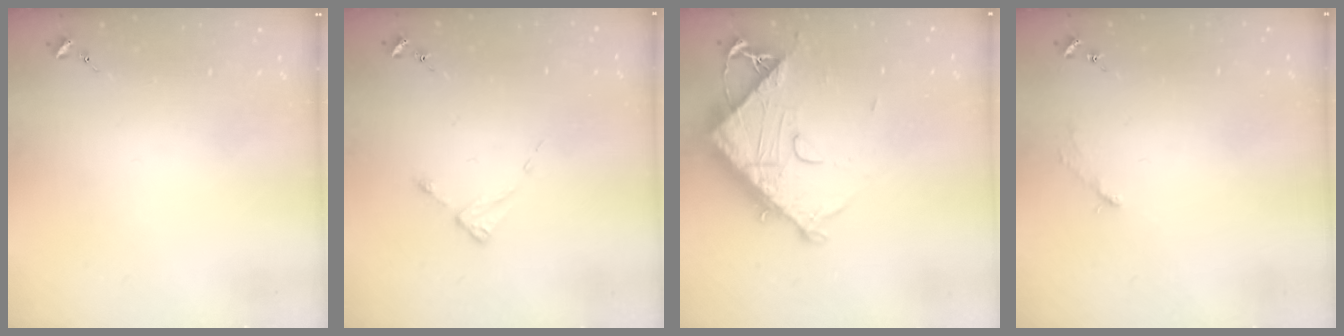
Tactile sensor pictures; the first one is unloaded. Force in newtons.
{"total": 2.6, "press": 2.6, "slide": 0.4}
{"total": 12.5, "press": 12.5, "slide": 1.3}
{"total": 2.9, "press": 2.9, "slide": 0.4}